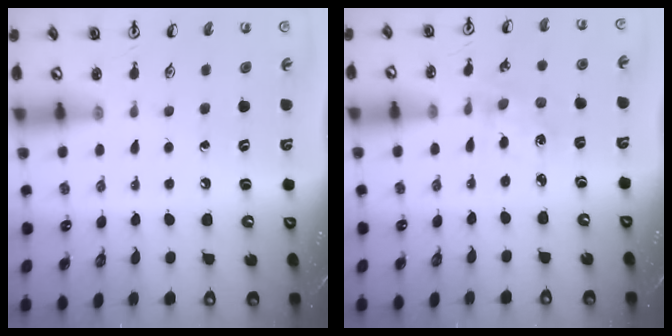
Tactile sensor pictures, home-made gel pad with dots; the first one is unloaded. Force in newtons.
{"total": 1.0, "press": 1.0, "slide": 0.2}